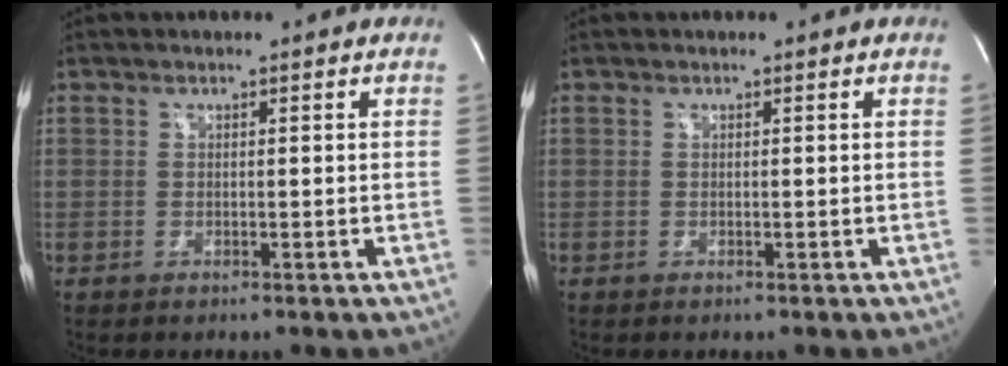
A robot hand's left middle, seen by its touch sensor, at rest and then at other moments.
{"total": 0.0}